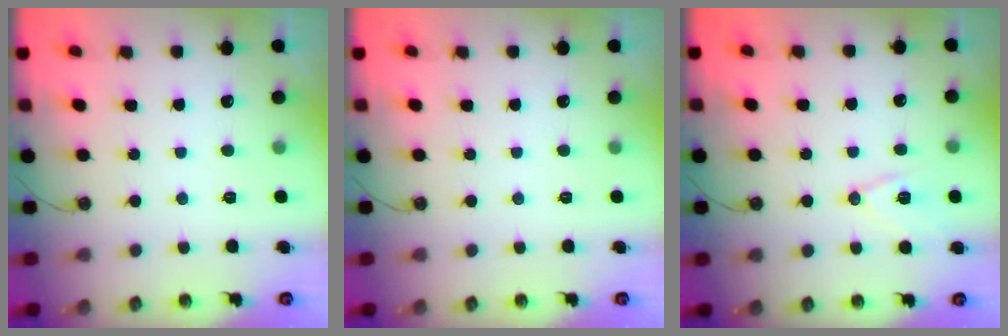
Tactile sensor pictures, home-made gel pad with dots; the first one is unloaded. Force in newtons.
{"total": 0.0}
{"total": 10.7, "press": 10.1, "slide": 3.3}